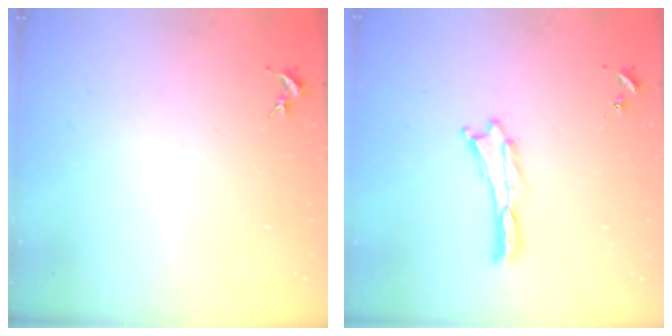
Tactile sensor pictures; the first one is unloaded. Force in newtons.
{"total": 0.0}